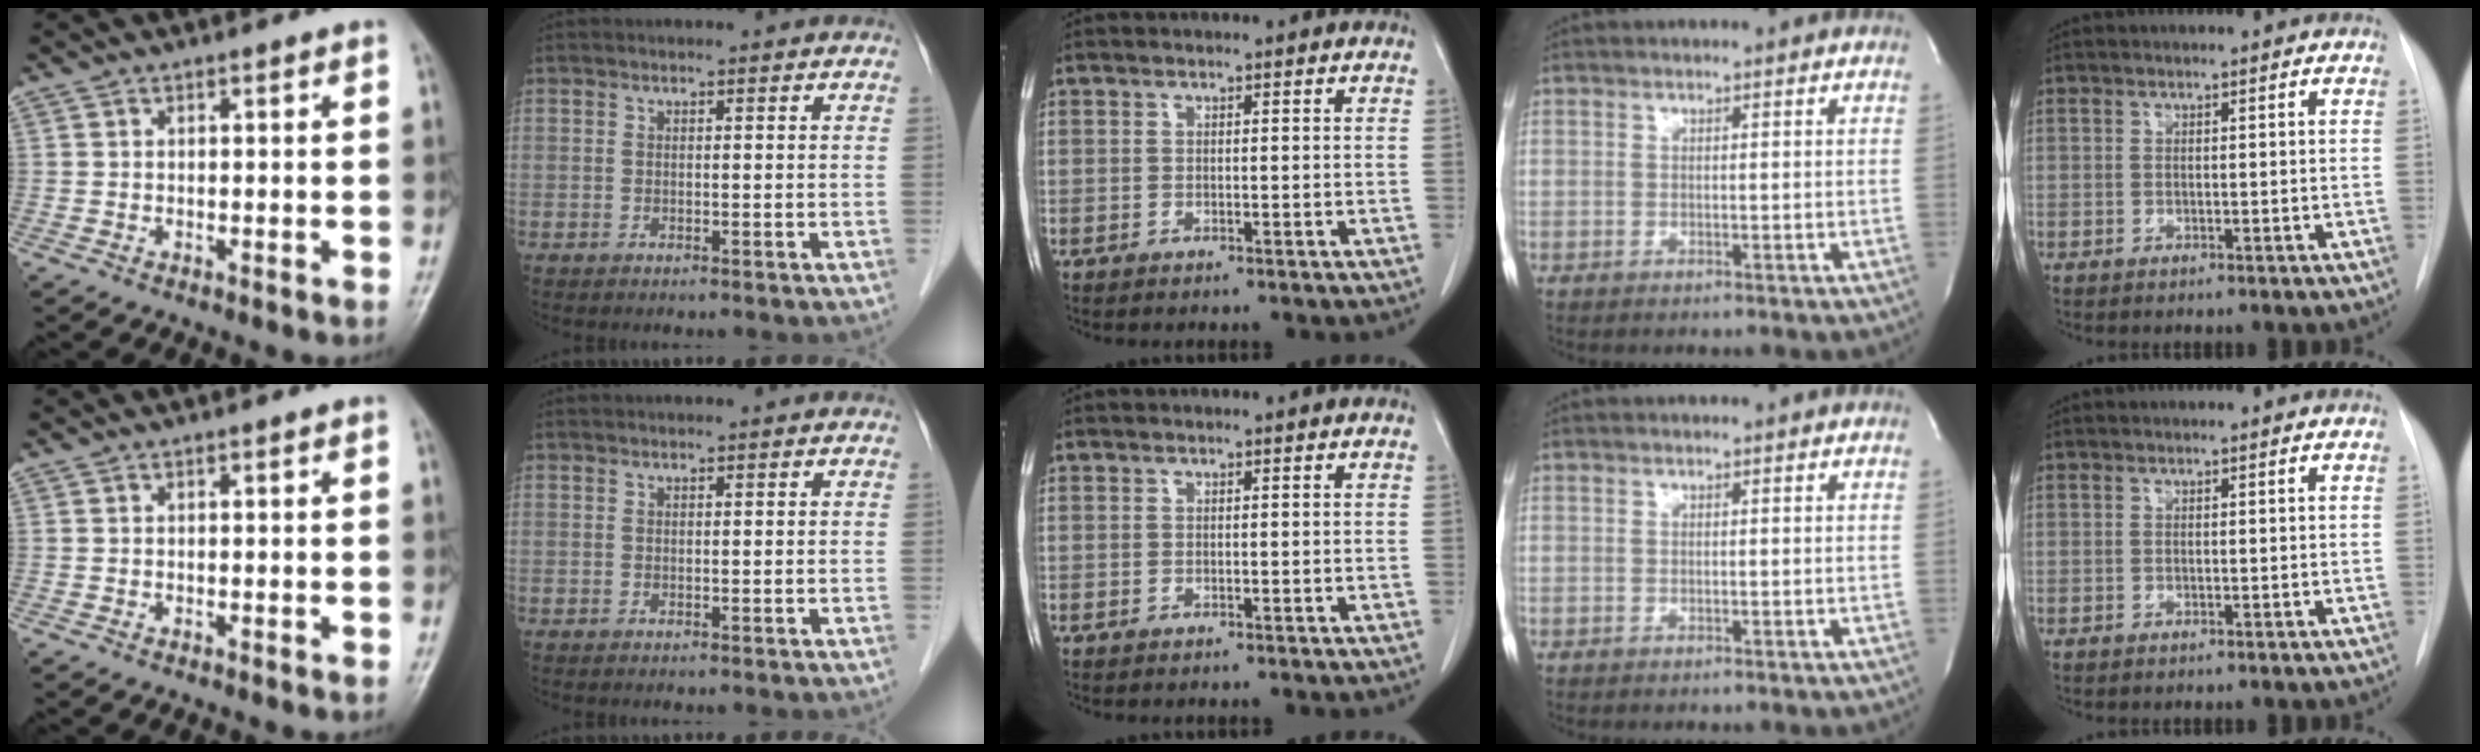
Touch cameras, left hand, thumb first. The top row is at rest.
{}